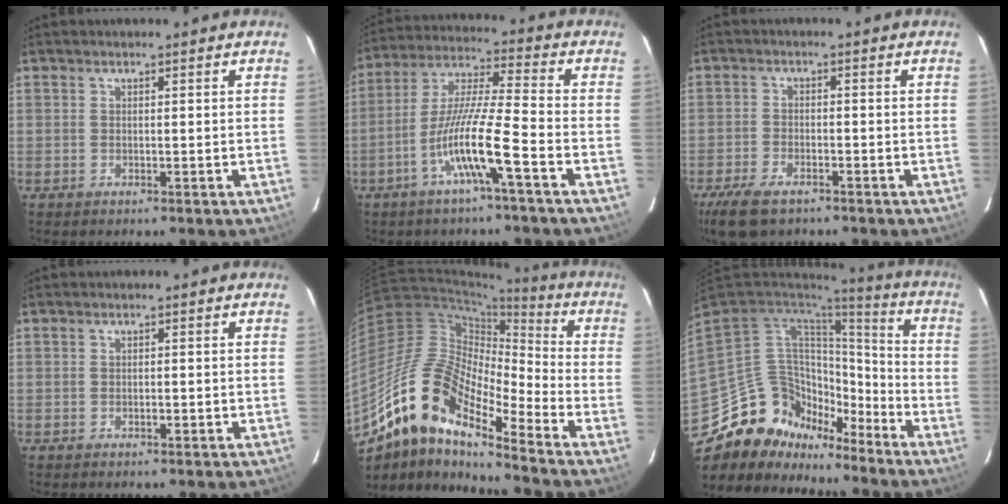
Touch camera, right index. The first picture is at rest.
{"total": 12.4, "force": [-5.4, 0.0, 11.2], "torque": [-0.223, 0.004, -0.104]}
{"total": 7.7, "force": [-5.4, 3.3, 4.4], "torque": [-0.092, -0.012, -0.094]}
{"total": 1.1, "force": [-0.3, 0.7, 0.9], "torque": [-0.019, 0.000, -0.003]}
{"total": 18.8, "force": [-12.1, 5.8, 13.2], "torque": [-0.250, 0.028, -0.217]}
{"total": 23.2, "force": [-19.0, 10.2, 8.6], "torque": [-0.217, 0.030, -0.325]}